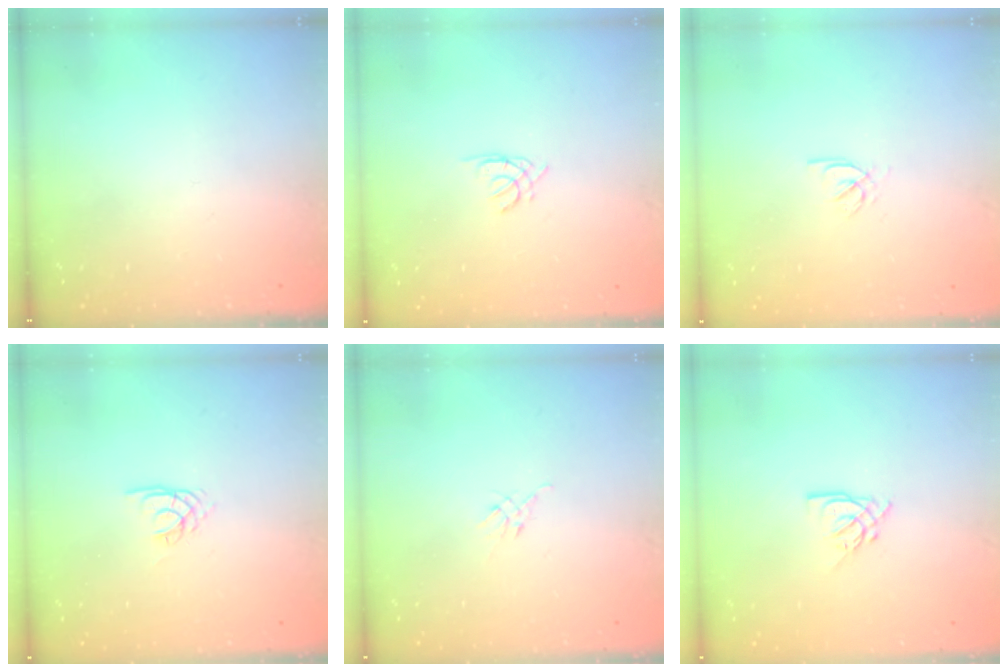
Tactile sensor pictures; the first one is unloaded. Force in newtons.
{"total": 0.5, "press": 0.4, "slide": 0.3}
{"total": 2.3, "press": 2.2, "slide": 0.3}
{"total": 2.2, "press": 2.2, "slide": 0.3}
{"total": 2.6, "press": 2.5, "slide": 0.7}
{"total": 4.3, "press": 4.2, "slide": 0.5}